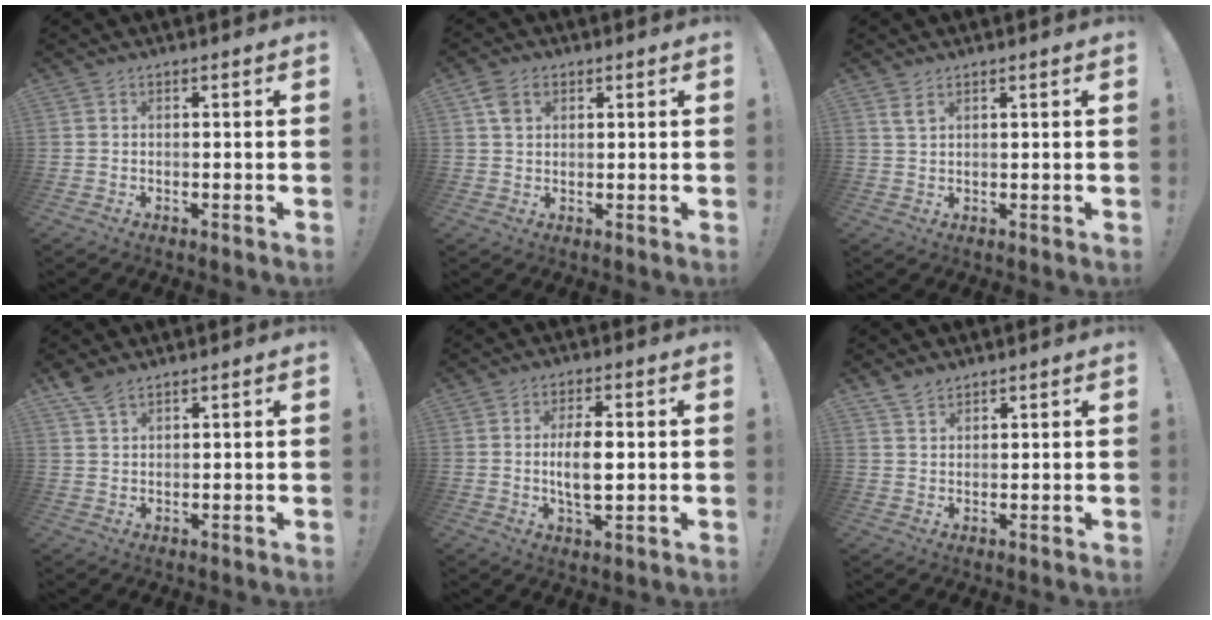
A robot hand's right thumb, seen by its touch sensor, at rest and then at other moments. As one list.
[{"total": 4.7, "force": [2.0, 3.3, 2.7], "torque": [-0.036, -0.001, 0.038]}, {"total": 2.5, "force": [1.7, 0.9, 1.6], "torque": [-0.025, -0.005, 0.029]}, {"total": 4.1, "force": [3.4, 1.2, 2.0], "torque": [-0.038, -0.018, 0.062]}, {"total": 7.9, "force": [0.2, 3.3, 7.1], "torque": [-0.127, -0.008, -0.005]}, {"total": 3.8, "force": [3.2, 1.7, 1.1], "torque": [-0.014, -0.022, 0.059]}]